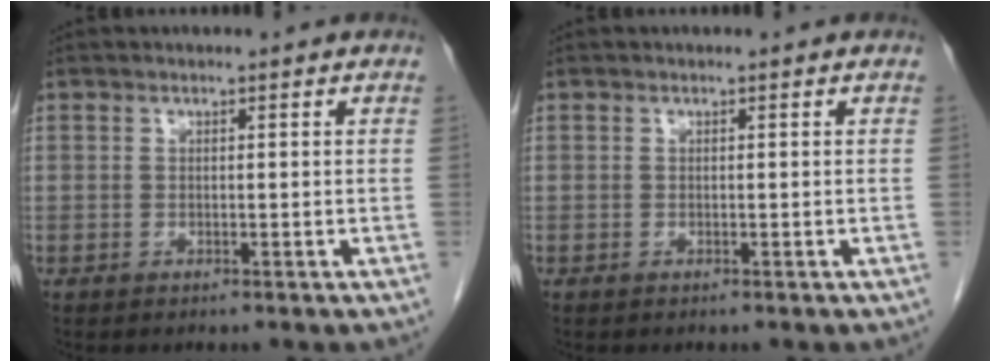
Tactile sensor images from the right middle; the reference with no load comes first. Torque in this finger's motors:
{"motor_torque": [0.31, -0.12, 0.09, 0.01]}